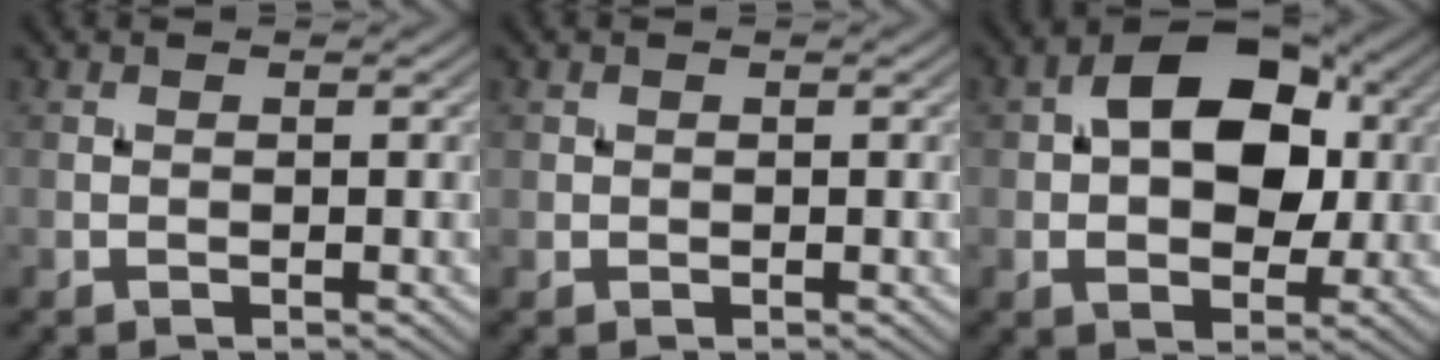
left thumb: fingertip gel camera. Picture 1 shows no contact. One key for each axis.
{"total": 0.7, "fx": 0.3, "fy": 0.6, "fz": 0.1, "tx": -0.001, "ty": -0.004, "tz": 0.006}
{"total": 11.1, "fx": 1.5, "fy": 7.0, "fz": 8.5, "tx": -0.132, "ty": 0.014, "tz": 0.015}